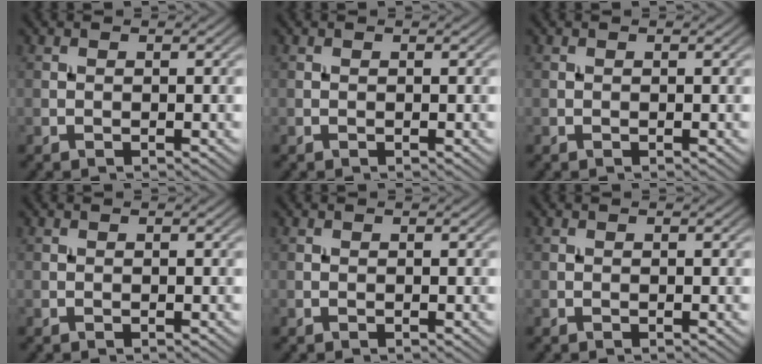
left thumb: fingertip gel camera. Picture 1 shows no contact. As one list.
[{"total": 0.0}, {"total": 0.0}, {"total": 0.0}, {"total": 0.0}, {"total": 0.0}]